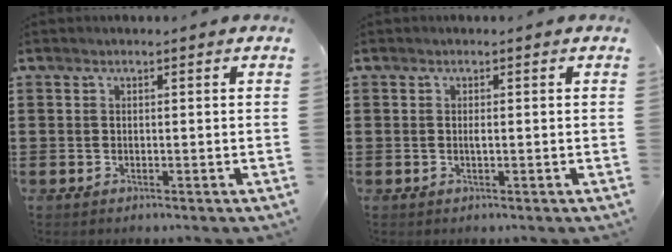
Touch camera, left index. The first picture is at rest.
{"total": 0.7, "force": [0.0, 0.1, 0.7], "torque": [-0.015, -0.005, 0.001]}